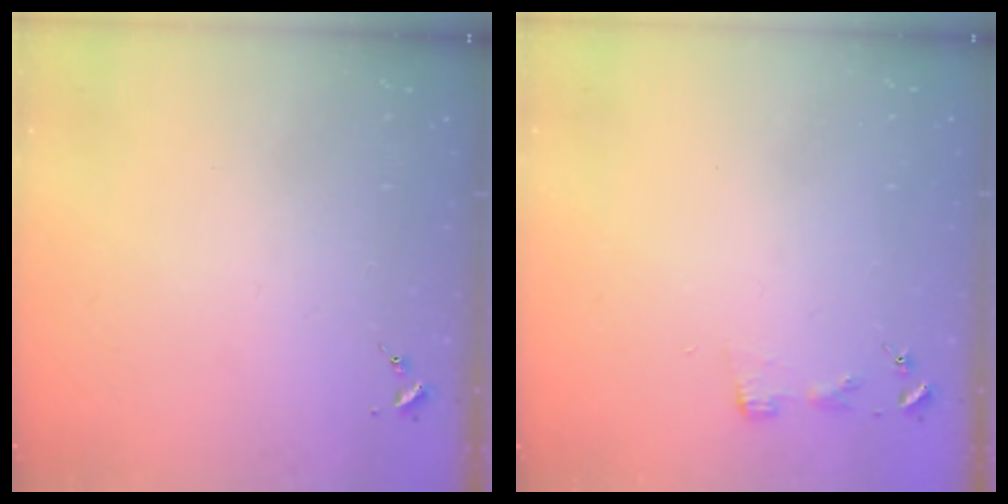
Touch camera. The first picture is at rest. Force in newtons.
{"total": 2.9, "press": 2.9, "slide": 0.3}